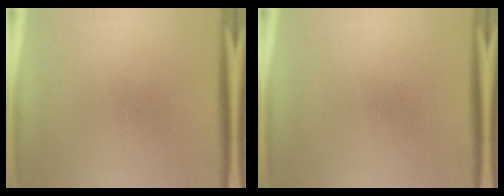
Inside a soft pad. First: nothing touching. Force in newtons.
{"total": 0.0}